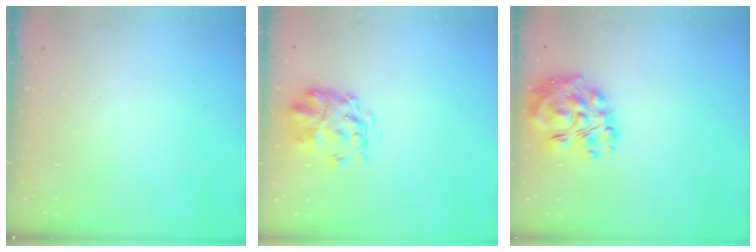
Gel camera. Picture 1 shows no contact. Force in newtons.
{"total": 3.9, "press": 3.4, "slide": 1.8}
{"total": 13.8, "press": 13.1, "slide": 4.4}